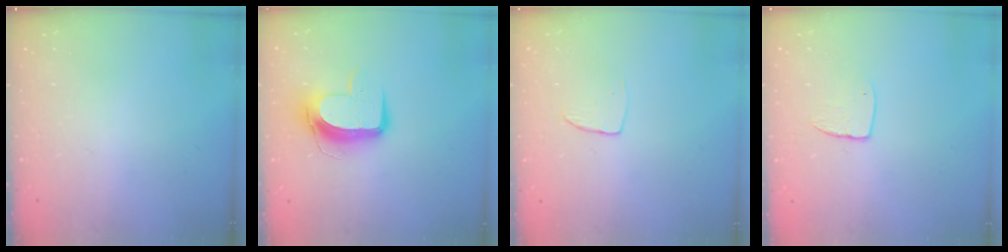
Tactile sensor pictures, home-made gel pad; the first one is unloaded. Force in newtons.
{"total": 10.5, "press": 10.4, "slide": 0.8}
{"total": 3.3, "press": 3.3, "slide": 0.2}
{"total": 6.1, "press": 6.1, "slide": 0.4}